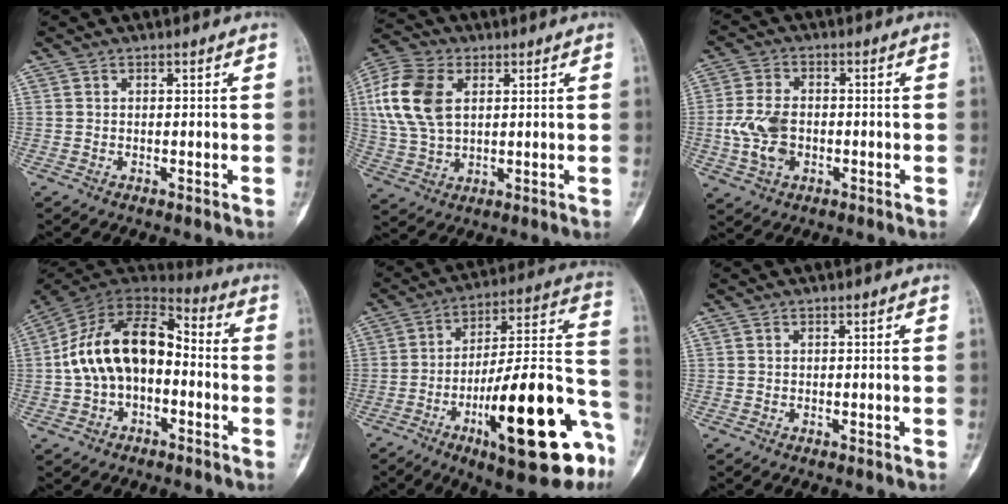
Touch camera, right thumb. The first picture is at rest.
{"total": 14.1, "force": [3.4, 9.1, 10.2], "torque": [-0.212, 0.004, 0.064]}
{"total": 8.4, "force": [-1.3, 5.7, 6.1], "torque": [-0.118, 0.007, -0.025]}
{"total": 17.1, "force": [-1.4, 10.7, 13.3], "torque": [-0.219, 0.053, -0.034]}
{"total": 27.1, "force": [-11.2, 7.8, 23.4], "torque": [-0.302, 0.059, -0.162]}
{"total": 0.0}